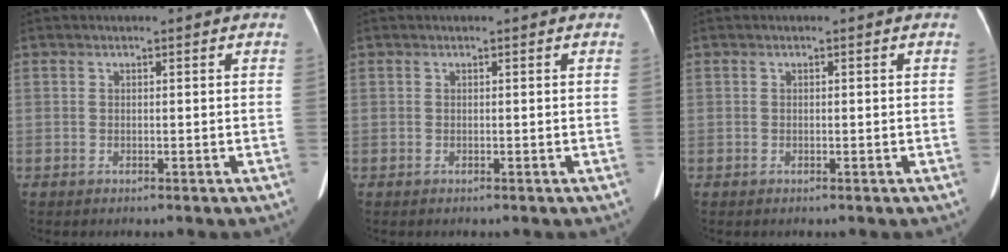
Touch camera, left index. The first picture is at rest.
{"total": 0.0}
{"total": 0.0}